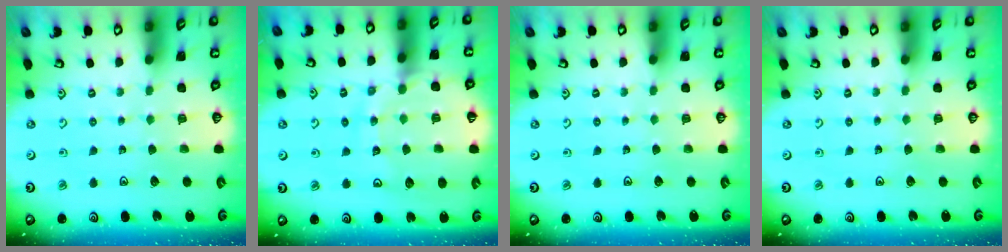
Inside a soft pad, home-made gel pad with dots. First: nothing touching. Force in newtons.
{"total": 12.5, "press": 12.5, "slide": 1.3}
{"total": 0.0}
{"total": 0.0}